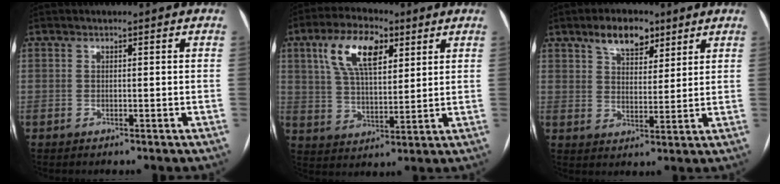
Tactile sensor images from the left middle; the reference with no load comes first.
{"total": 11.5, "force": [5.2, 5.1, 9.0], "torque": [-0.175, 0.023, 0.098]}
{"total": 7.4, "force": [4.9, 3.7, 4.1], "torque": [-0.065, 0.014, 0.085]}